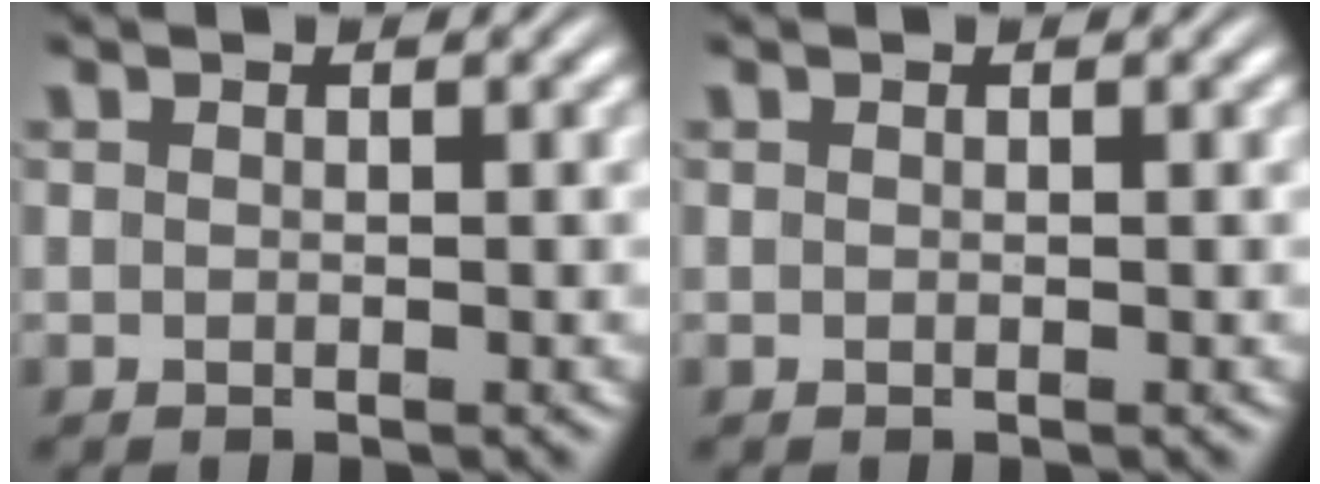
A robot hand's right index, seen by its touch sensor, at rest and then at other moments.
{"total": 0.0}